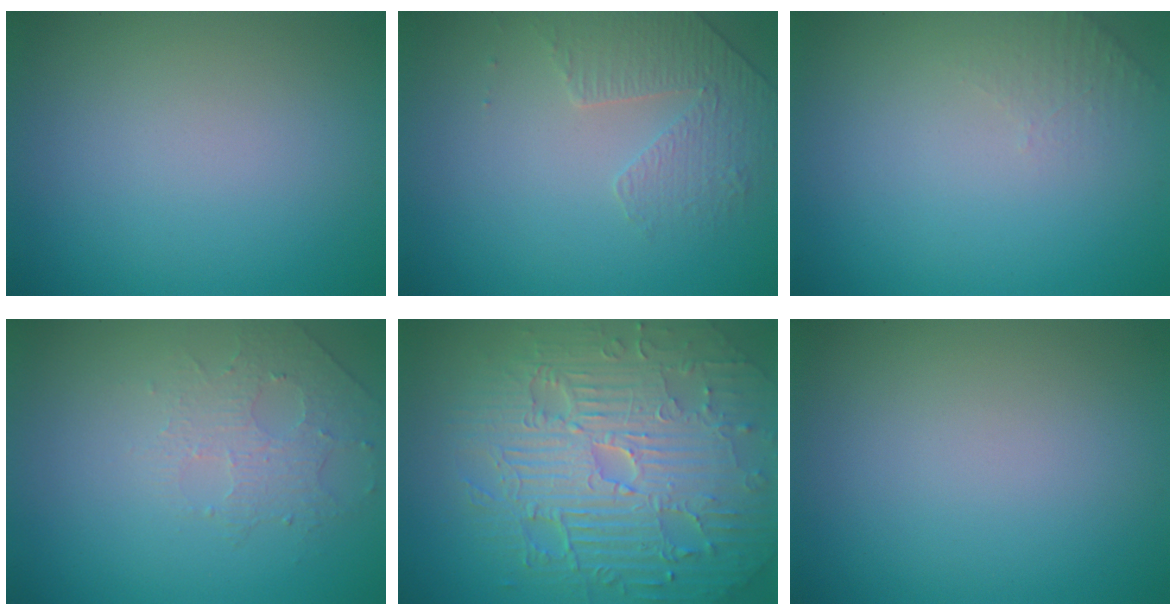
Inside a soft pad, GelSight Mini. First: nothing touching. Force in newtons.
{"total": 1.8, "press": 1.4, "slide": 1.0}
{"total": 1.3, "press": 1.2, "slide": 0.3}
{"total": 1.6, "press": 1.2, "slide": 1.0}
{"total": 11.6, "press": 7.5, "slide": 8.9}
{"total": 0.0}